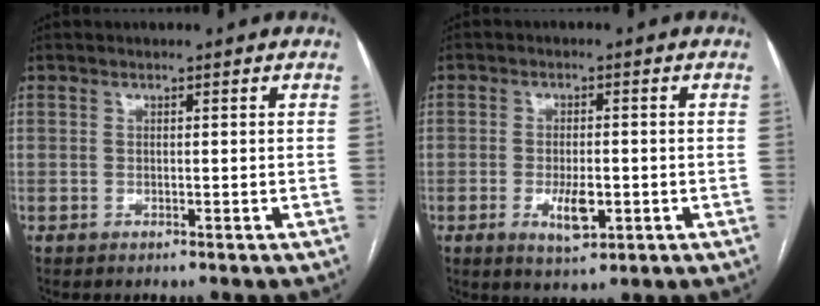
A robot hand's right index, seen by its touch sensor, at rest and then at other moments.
{"total": 5.1, "force": [-1.5, 1.9, 4.4], "torque": [-0.079, -0.004, -0.018]}